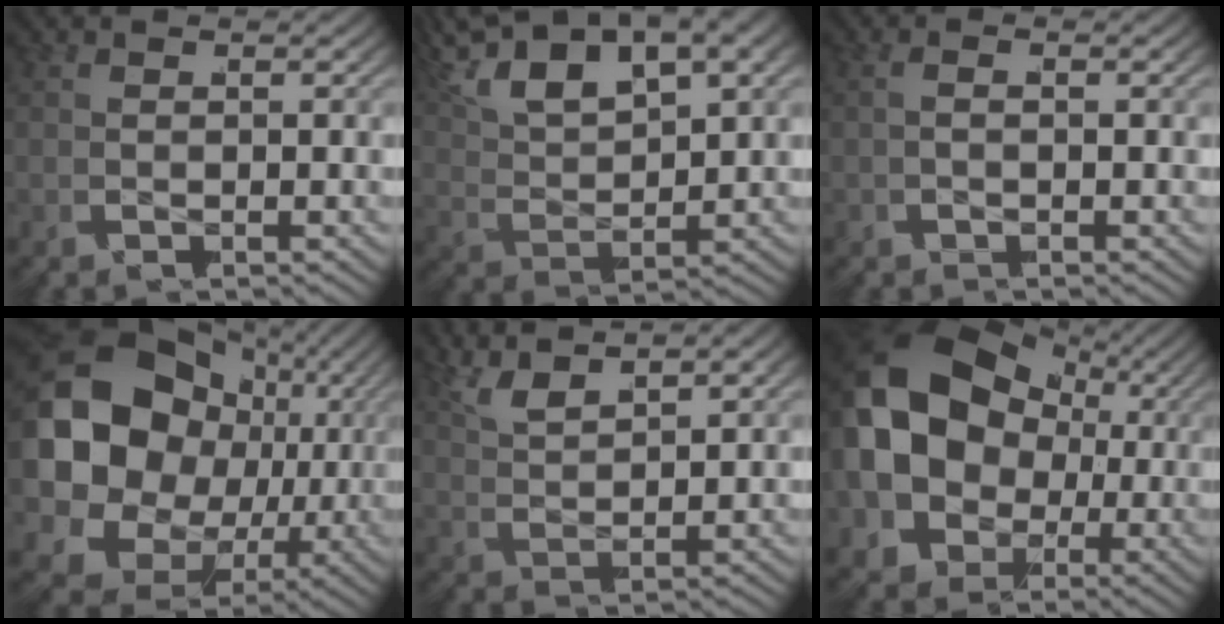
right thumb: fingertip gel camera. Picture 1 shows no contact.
{"total": 7.9, "force": [3.0, 4.7, 5.6], "torque": [-0.127, 0.015, 0.044]}
{"total": 0.6, "force": [-0.4, 0.0, 0.5], "torque": [-0.007, 0.010, -0.013]}
{"total": 22.6, "force": [0.4, 17.5, 14.3], "torque": [-0.311, -0.031, 0.009]}
{"total": 2.8, "force": [2.1, 0.5, 1.7], "torque": [-0.041, 0.010, 0.044]}
{"total": 19.0, "force": [-0.1, 14.6, 12.2], "torque": [-0.285, -0.034, 0.012]}